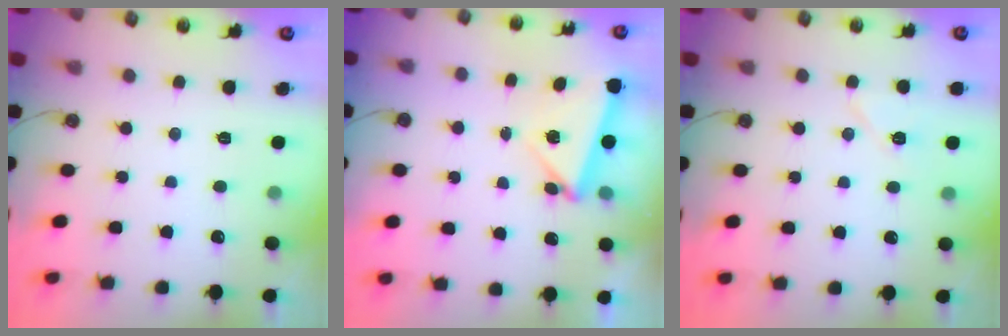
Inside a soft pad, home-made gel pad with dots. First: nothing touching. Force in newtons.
{"total": 5.5, "press": 5.3, "slide": 1.2}
{"total": 6.1, "press": 6.1, "slide": 0.5}